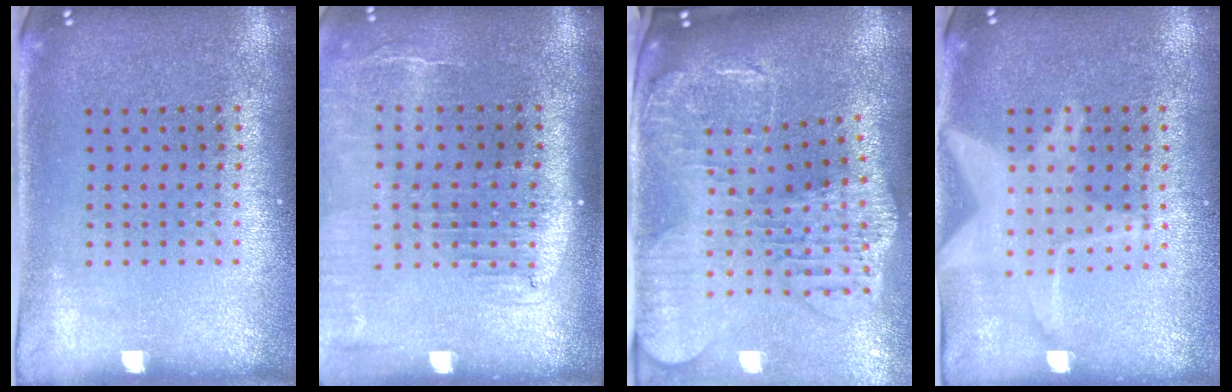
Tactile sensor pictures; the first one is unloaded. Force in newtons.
{"total": 2.1, "press": 1.7, "slide": 1.2}
{"total": 3.0, "press": 2.5, "slide": 1.6}
{"total": 1.8, "press": 1.8, "slide": 0.1}